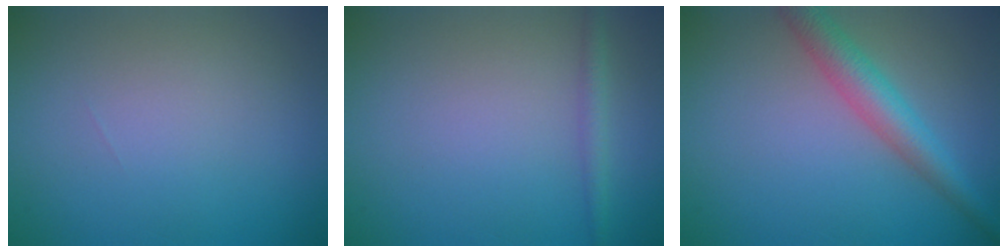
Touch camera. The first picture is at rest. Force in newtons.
{"total": 1.5, "press": 1.5, "slide": 0.0}
{"total": 4.1, "press": 4.1, "slide": 0.1}